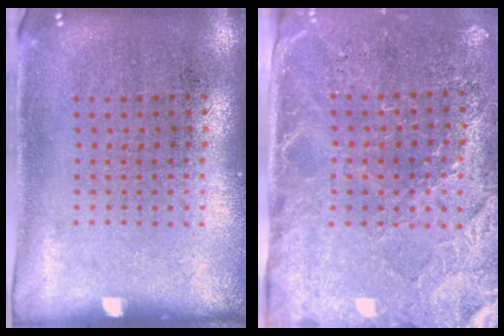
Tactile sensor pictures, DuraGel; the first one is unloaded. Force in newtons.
{"total": 2.9, "press": 2.7, "slide": 1.1}